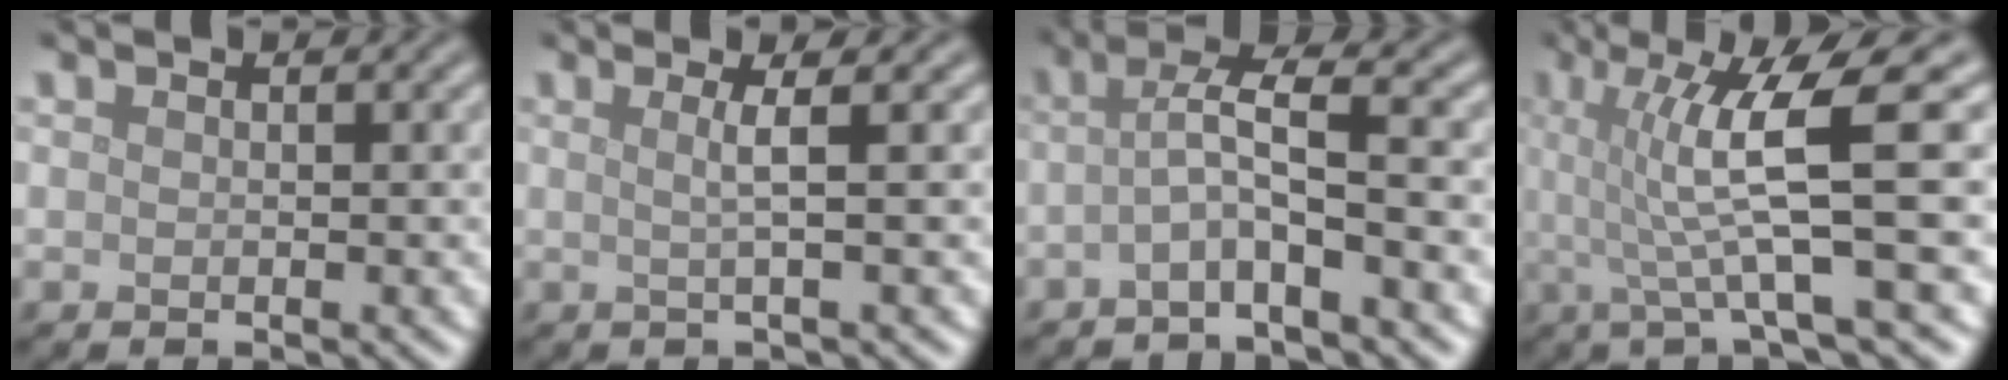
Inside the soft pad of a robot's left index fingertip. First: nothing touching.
{"total": 2.1, "force": [0.3, 0.4, 2.0], "torque": [-0.035, 0.005, -0.003]}
{"total": 3.5, "force": [-1.2, 0.4, 3.3], "torque": [-0.060, 0.011, -0.035]}
{"total": 7.0, "force": [0.8, 0.9, 6.9], "torque": [-0.122, 0.006, 0.012]}